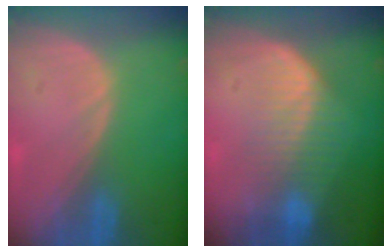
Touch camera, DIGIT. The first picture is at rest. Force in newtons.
{"total": 7.2, "press": 6.6, "slide": 2.8}